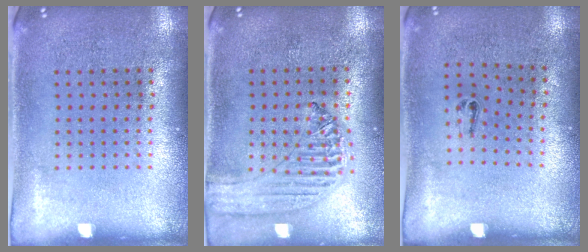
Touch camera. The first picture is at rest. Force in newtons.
{"total": 1.3, "press": 1.3, "slide": 0.3}
{"total": 0.5, "press": 0.3, "slide": 0.5}